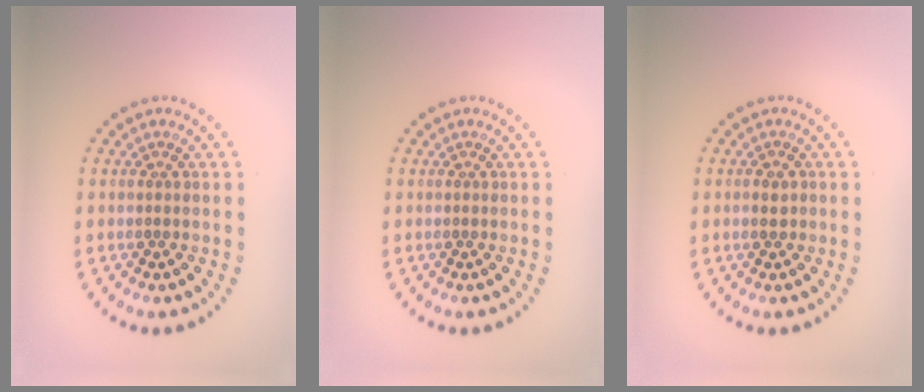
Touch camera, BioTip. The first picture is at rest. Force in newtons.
{"total": 0.0}
{"total": 1.1, "press": 1.1, "slide": 0.2}